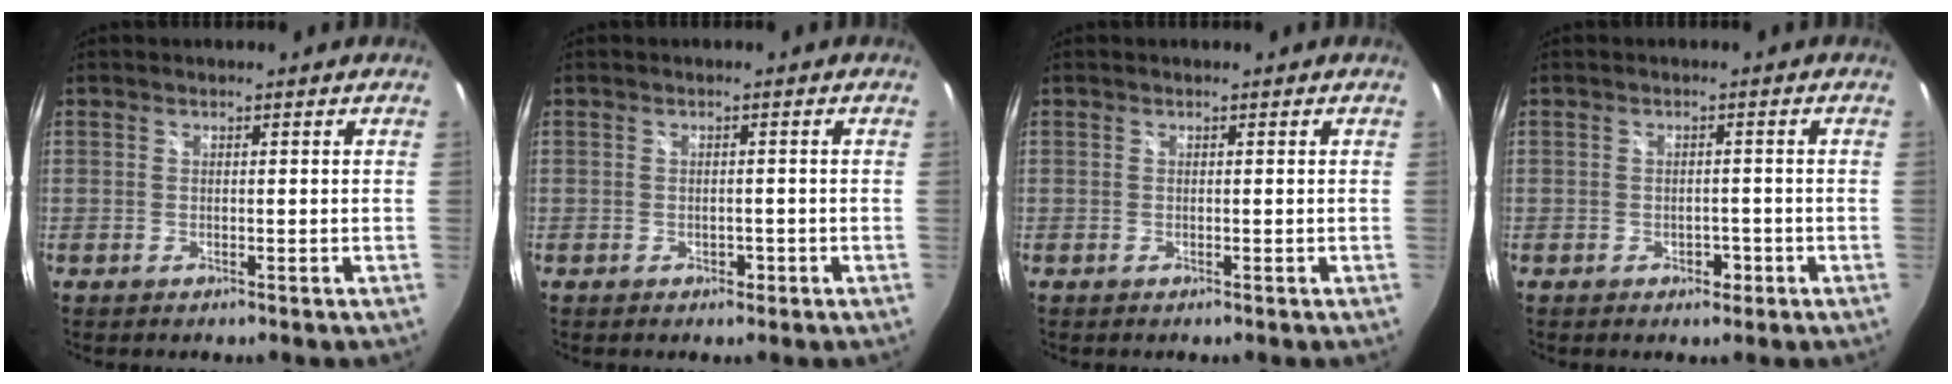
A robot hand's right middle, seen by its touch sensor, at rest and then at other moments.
{"total": 1.3, "force": [-0.6, 1.0, 0.4], "torque": [-0.006, -0.002, -0.007]}
{"total": 0.0}
{"total": 2.1, "force": [-1.0, 1.6, 0.9], "torque": [-0.014, 0.000, -0.012]}